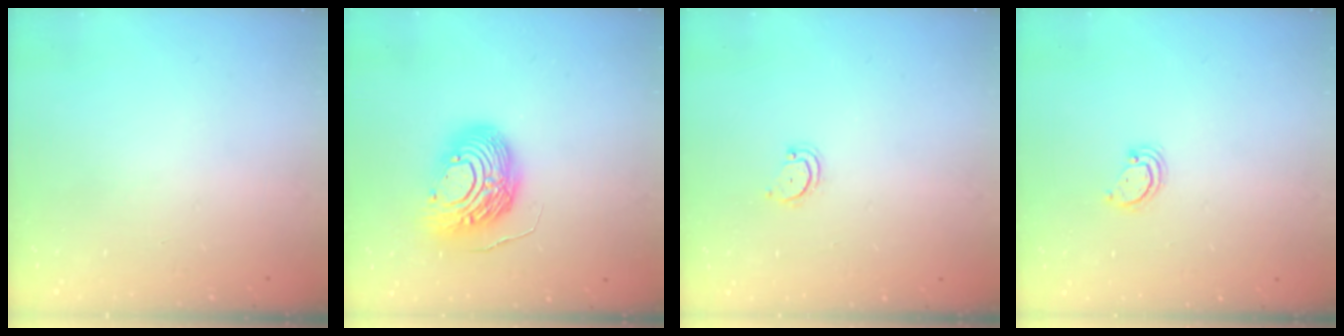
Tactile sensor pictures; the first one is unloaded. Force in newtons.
{"total": 15.7, "press": 15.7, "slide": 1.3}
{"total": 2.8, "press": 2.8, "slide": 0.3}
{"total": 3.2, "press": 3.2, "slide": 0.3}